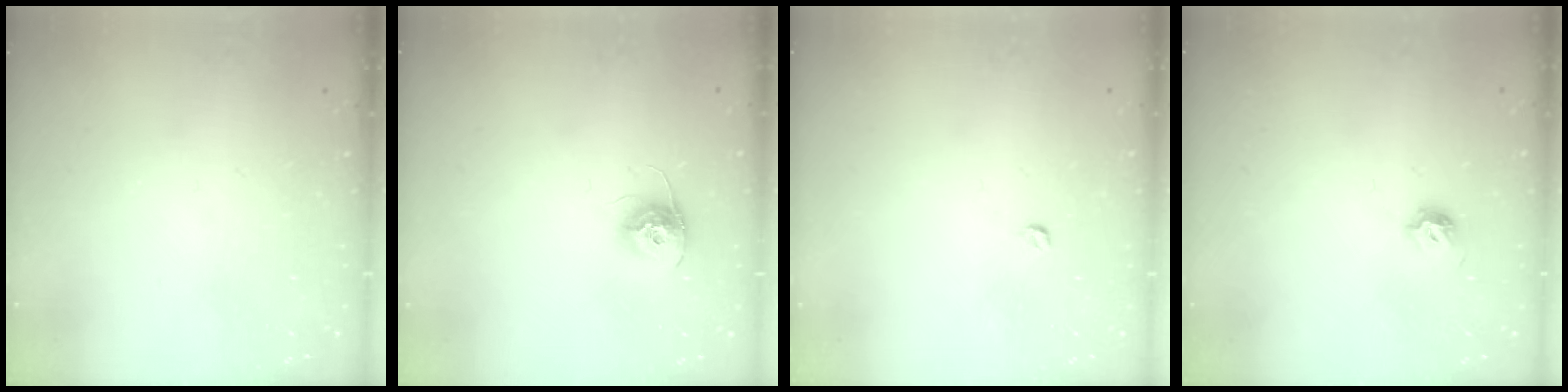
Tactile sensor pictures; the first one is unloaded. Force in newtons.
{"total": 10.3, "press": 10.3, "slide": 0.5}
{"total": 3.0, "press": 2.9, "slide": 0.4}
{"total": 4.4, "press": 4.3, "slide": 0.9}